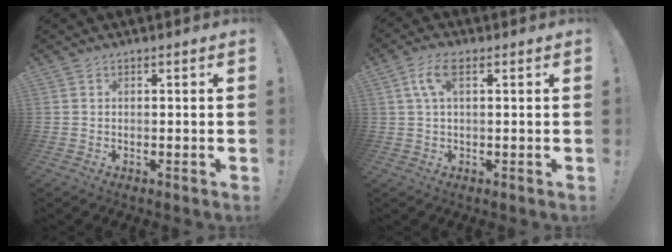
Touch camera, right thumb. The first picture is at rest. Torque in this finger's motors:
{"motor_torque": [-0.27, 0.35, -0.05, 0.06, 0.23]}